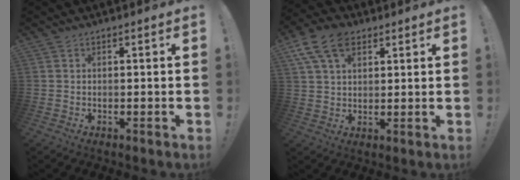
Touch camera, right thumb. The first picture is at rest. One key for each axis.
{"total": 11.9, "fx": 5.9, "fy": 7.6, "fz": 7.0, "tx": -0.123, "ty": -0.014, "tz": 0.111}